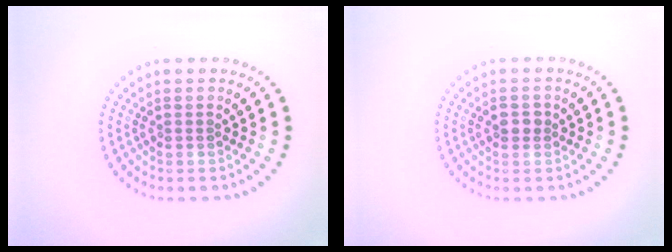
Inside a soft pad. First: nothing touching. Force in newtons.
{"total": 1.5, "press": 1.4, "slide": 0.5}